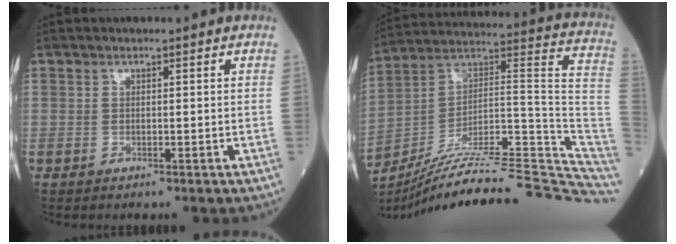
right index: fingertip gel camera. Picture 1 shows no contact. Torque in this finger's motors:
{"motor_torque": [-0.61, -1.53, 0.07, -0.02]}